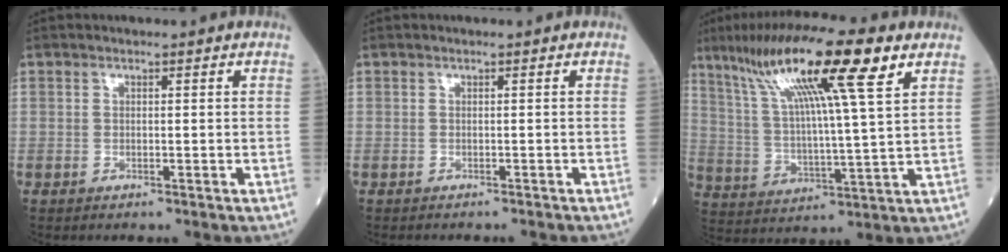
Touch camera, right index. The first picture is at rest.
{"total": 3.6, "force": [-3.3, 0.9, 1.2], "torque": [-0.014, -0.007, -0.036]}
{"total": 17.8, "force": [9.9, 0.6, 14.8], "torque": [-0.270, 0.033, 0.169]}